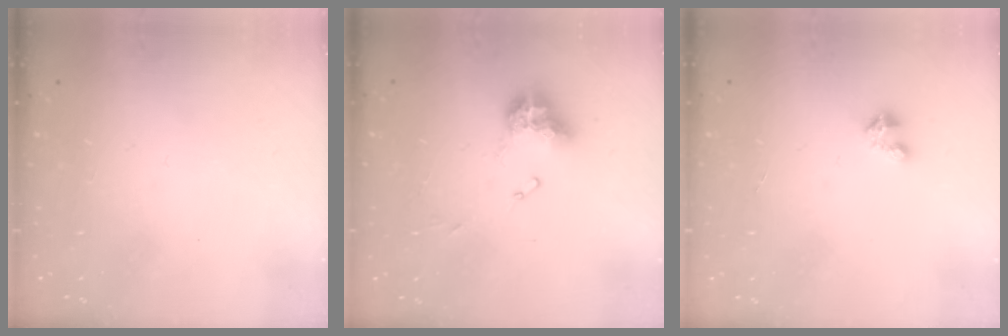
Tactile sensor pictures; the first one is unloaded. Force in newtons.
{"total": 10.0, "press": 9.9, "slide": 1.1}
{"total": 1.4, "press": 1.4, "slide": 0.2}